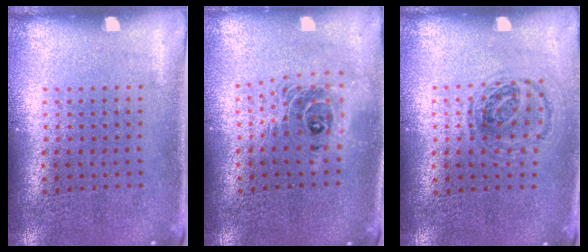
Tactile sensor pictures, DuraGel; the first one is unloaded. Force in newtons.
{"total": 1.8, "press": 1.4, "slide": 1.1}
{"total": 1.1, "press": 1.0, "slide": 0.5}